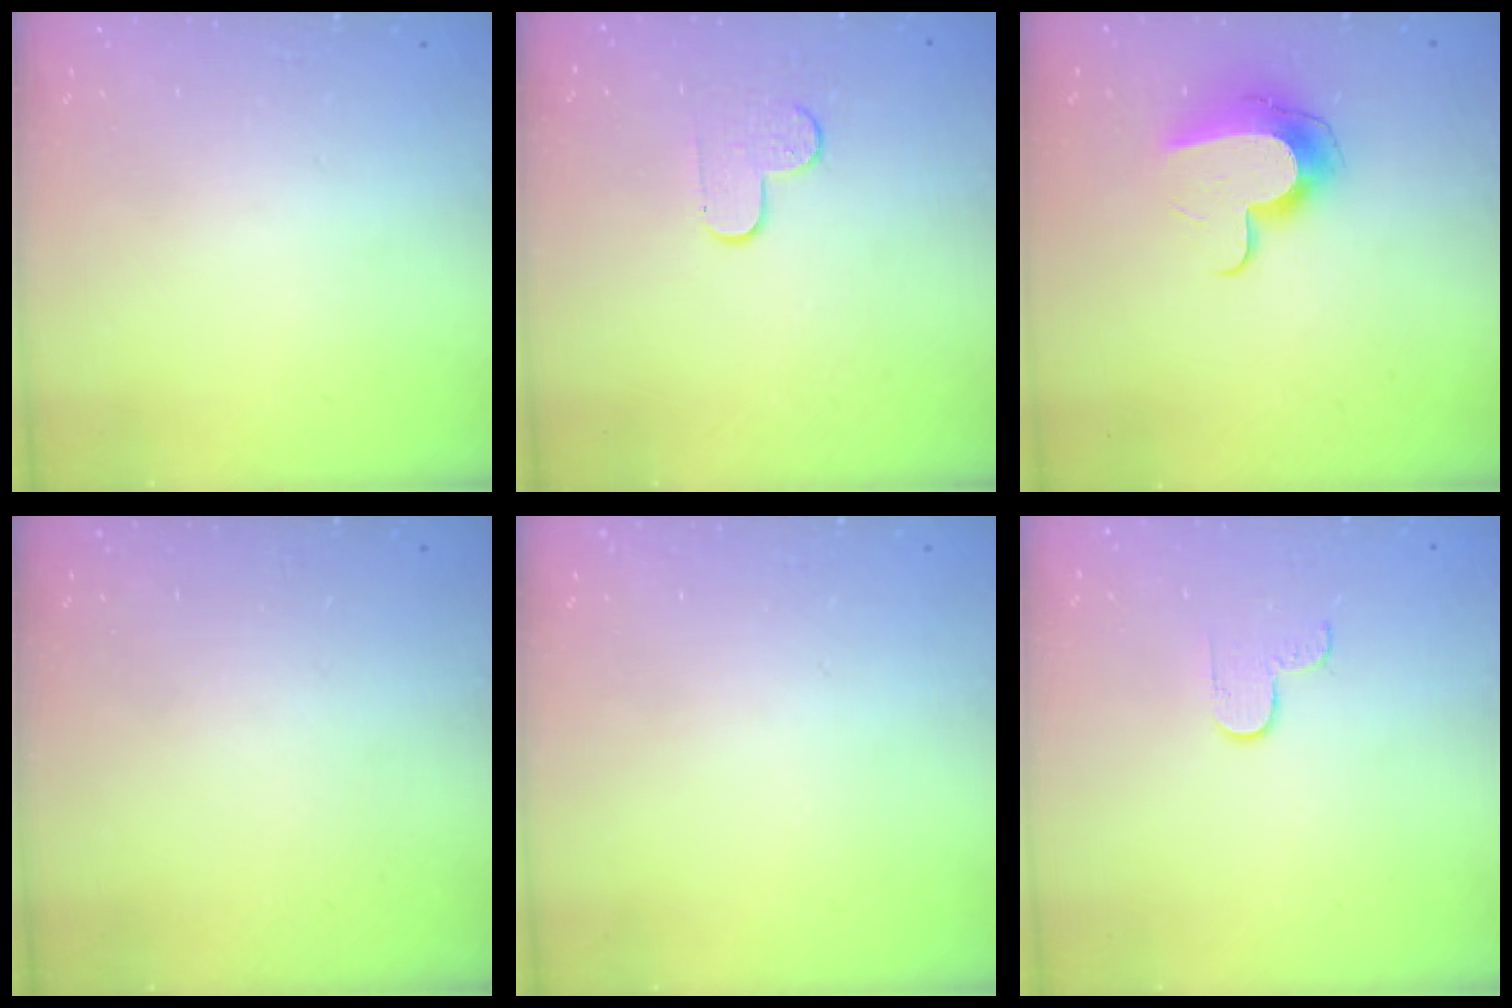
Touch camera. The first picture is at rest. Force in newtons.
{"total": 4.6, "press": 4.5, "slide": 0.5}
{"total": 11.5, "press": 11.5, "slide": 0.4}
{"total": 0.0}
{"total": 0.0}
{"total": 2.7, "press": 2.6, "slide": 0.4}